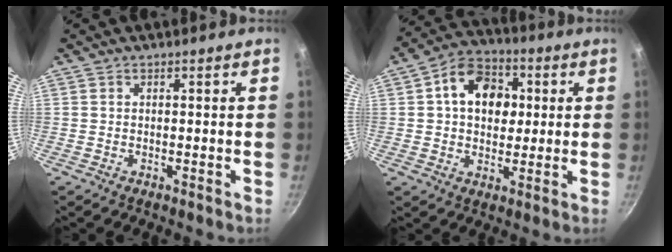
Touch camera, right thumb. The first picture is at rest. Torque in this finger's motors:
{"motor_torque": [-1.08, 1.43, 0.70, -0.47, 0.07]}